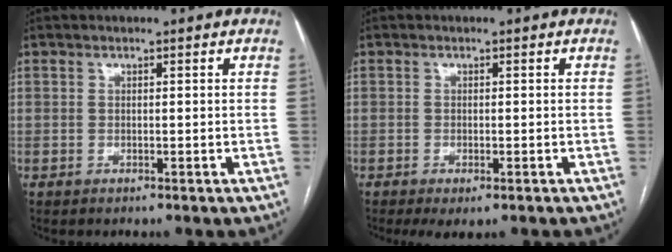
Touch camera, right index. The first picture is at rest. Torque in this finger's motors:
{"motor_torque": [1.19, -0.95, 0.27, 0.05]}